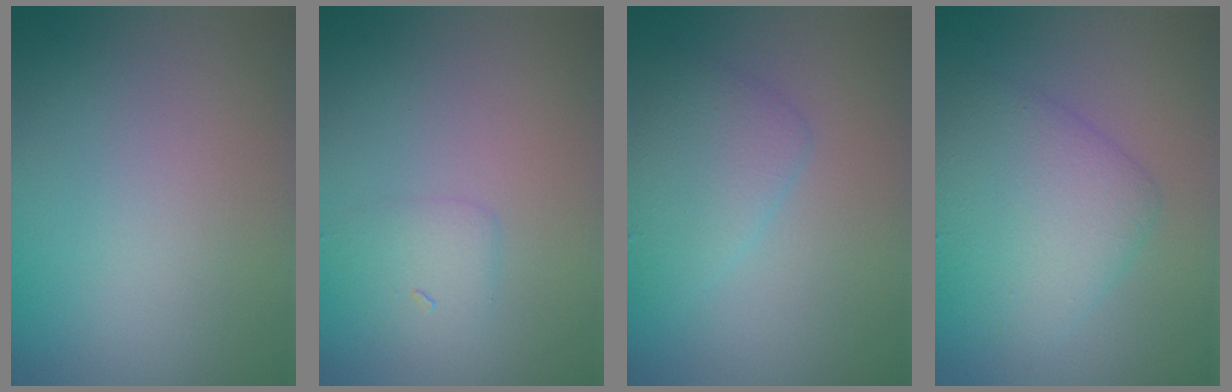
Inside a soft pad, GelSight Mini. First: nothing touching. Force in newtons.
{"total": 1.5, "press": 1.5, "slide": 0.2}
{"total": 2.6, "press": 2.6, "slide": 0.1}
{"total": 4.5, "press": 4.5, "slide": 0.2}